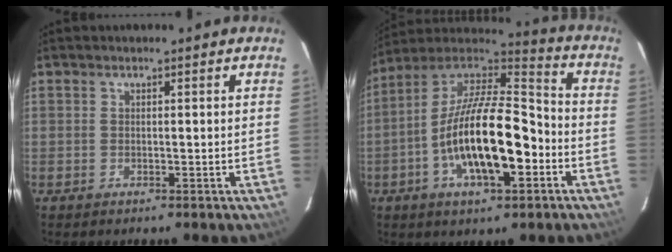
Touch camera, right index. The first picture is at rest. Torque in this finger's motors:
{"motor_torque": [1.49, -0.65, 1.05, 0.21]}